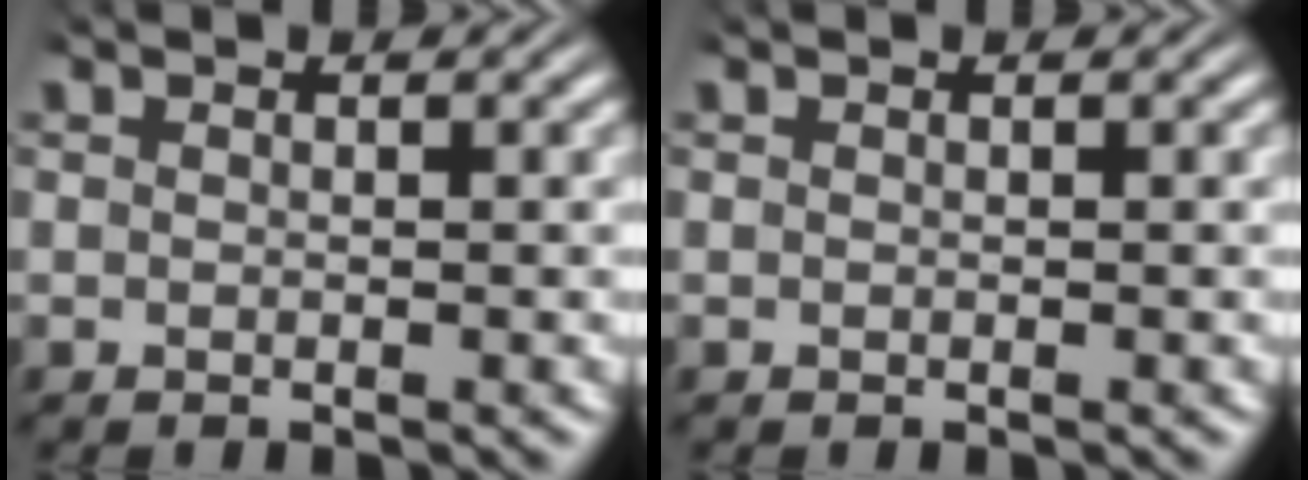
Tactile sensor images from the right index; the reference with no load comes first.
{"total": 0.0}